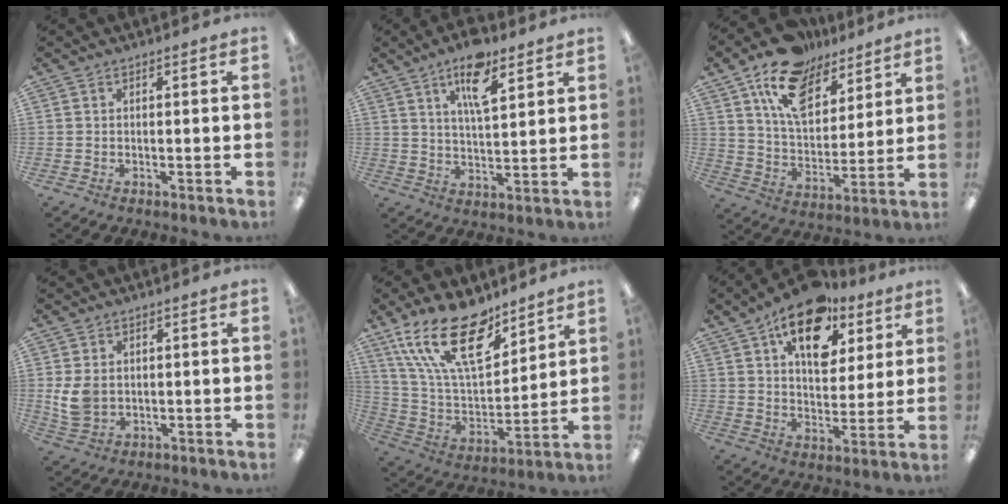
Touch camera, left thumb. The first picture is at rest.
{"total": 9.7, "force": [5.8, 3.5, 6.8], "torque": [-0.107, -0.022, 0.095]}
{"total": 17.5, "force": [11.5, 9.7, 8.8], "torque": [-0.162, -0.051, 0.210]}
{"total": 6.2, "force": [0.5, 4.8, 4.0], "torque": [-0.092, -0.002, 0.008]}
{"total": 22.6, "force": [14.2, 9.9, 14.5], "torque": [-0.284, -0.080, 0.251]}
{"total": 16.7, "force": [10.2, 9.2, 9.5], "torque": [-0.142, -0.046, 0.177]}